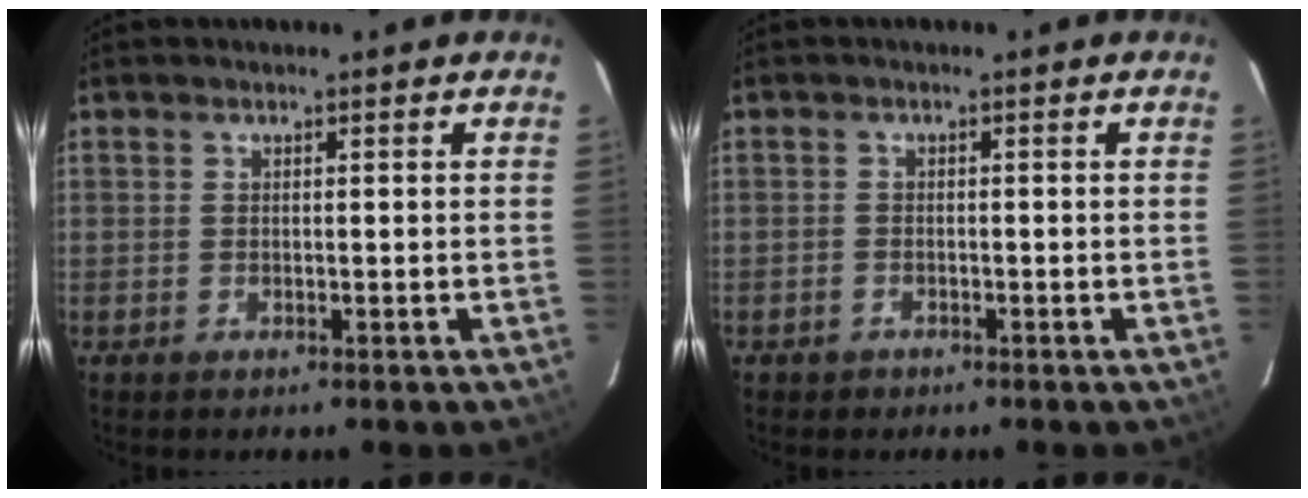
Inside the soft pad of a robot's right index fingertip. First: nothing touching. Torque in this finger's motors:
{"motor_torque": [0.02, -0.02, -0.01, 0.00]}